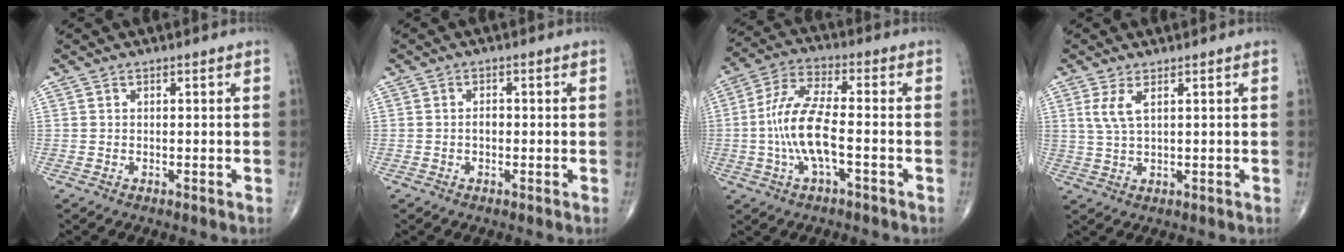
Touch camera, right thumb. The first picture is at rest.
{"total": 1.5, "force": [-0.3, 1.0, 1.0], "torque": [-0.012, 0.003, -0.007]}
{"total": 11.6, "force": [-2.2, 3.9, 10.7], "torque": [-0.233, 0.031, -0.044]}
{"total": 3.9, "force": [1.6, 1.4, 3.3], "torque": [-0.077, -0.004, 0.040]}